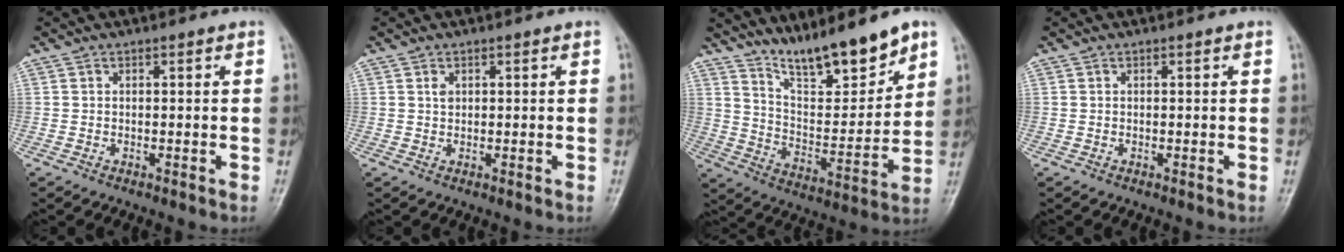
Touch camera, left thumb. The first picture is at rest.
{"total": 1.1, "force": [0.4, 0.8, 0.6], "torque": [-0.006, 0.000, 0.008]}
{"total": 15.3, "force": [11.7, 3.8, 9.1], "torque": [-0.115, -0.074, 0.208]}
{"total": 0.0}